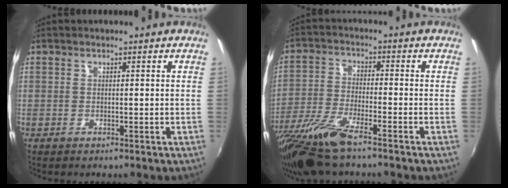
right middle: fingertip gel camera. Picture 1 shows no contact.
{"total": 12.5, "force": [-9.5, 1.7, 7.9], "torque": [-0.175, -0.033, -0.185]}